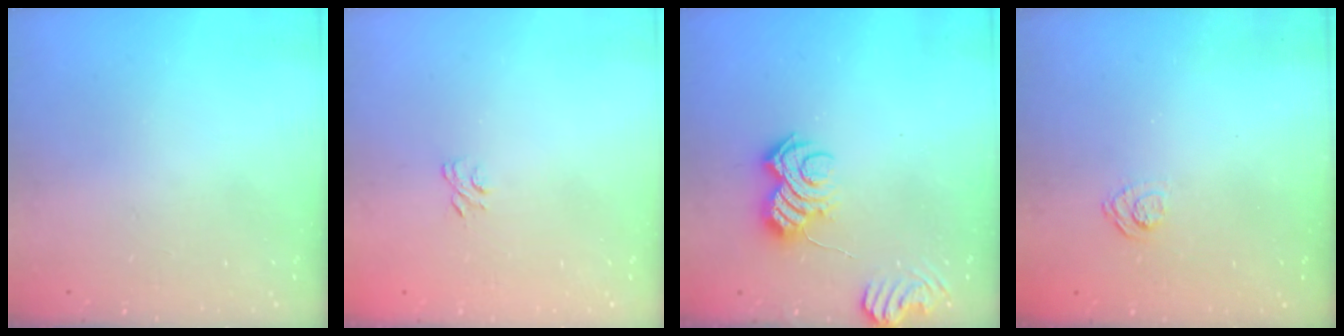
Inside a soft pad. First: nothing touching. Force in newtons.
{"total": 5.2, "press": 5.1, "slide": 1.3}
{"total": 6.9, "press": 6.9, "slide": 0.5}
{"total": 3.4, "press": 3.0, "slide": 1.5}